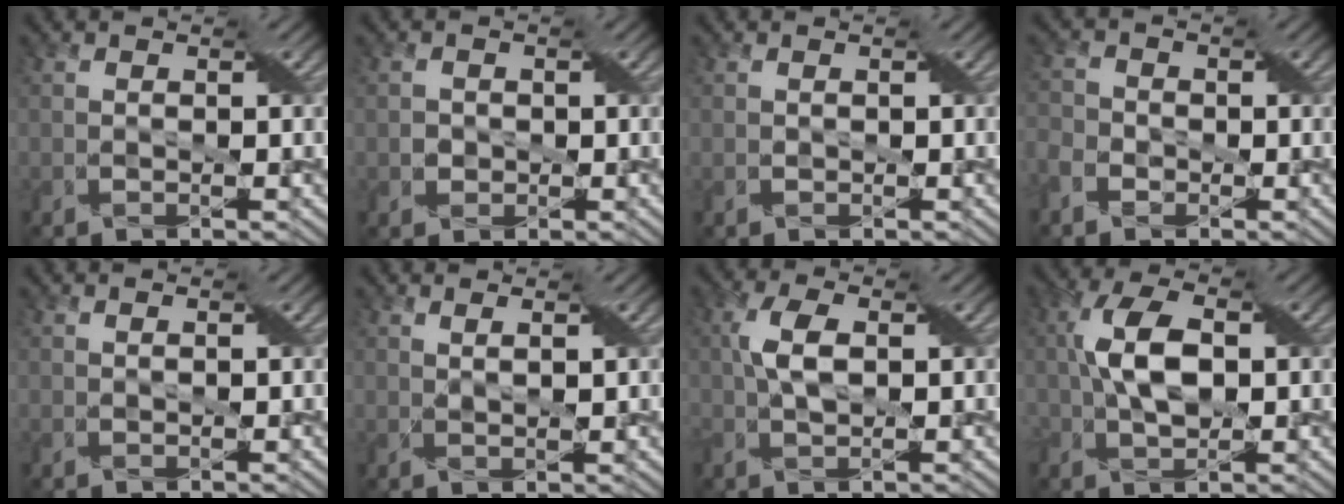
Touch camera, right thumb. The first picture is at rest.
{"total": 1.4, "force": [-0.3, 1.4, 0.0], "torque": [-0.002, -0.006, -0.004]}
{"total": 0.0}
{"total": 3.3, "force": [-1.9, 2.6, 1.0], "torque": [-0.028, -0.004, -0.043]}
{"total": 0.0}
{"total": 1.5, "force": [1.0, 0.3, 1.1], "torque": [-0.014, -0.008, 0.021]}
{"total": 4.0, "force": [0.4, 2.0, 3.4], "torque": [-0.081, 0.006, 0.011]}
{"total": 6.6, "force": [0.3, 3.6, 5.5], "torque": [-0.121, 0.006, 0.006]}